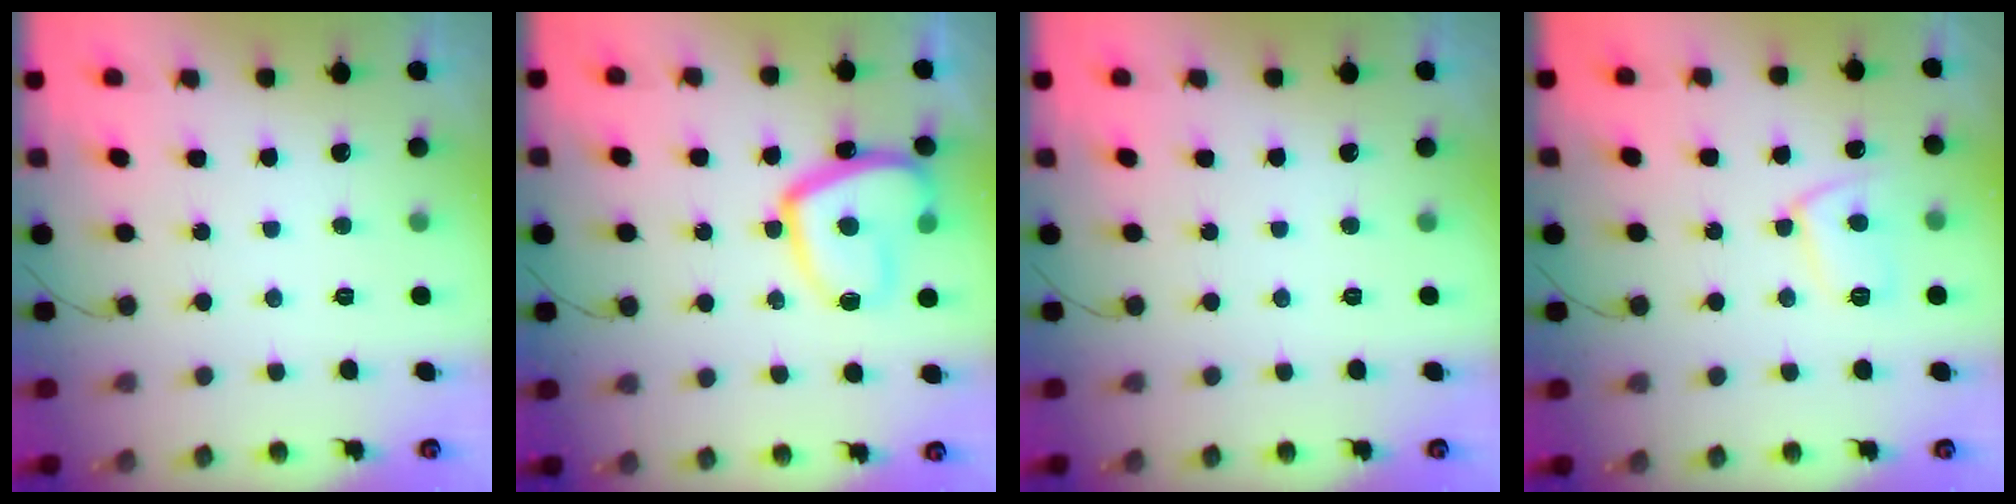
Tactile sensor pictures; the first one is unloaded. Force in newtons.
{"total": 16.0, "press": 15.9, "slide": 1.3}
{"total": 0.0}
{"total": 8.2, "press": 8.2, "slide": 0.7}